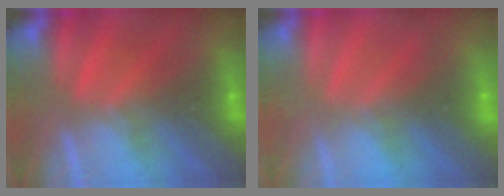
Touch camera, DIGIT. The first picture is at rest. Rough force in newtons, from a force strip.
{"total": 2.0}